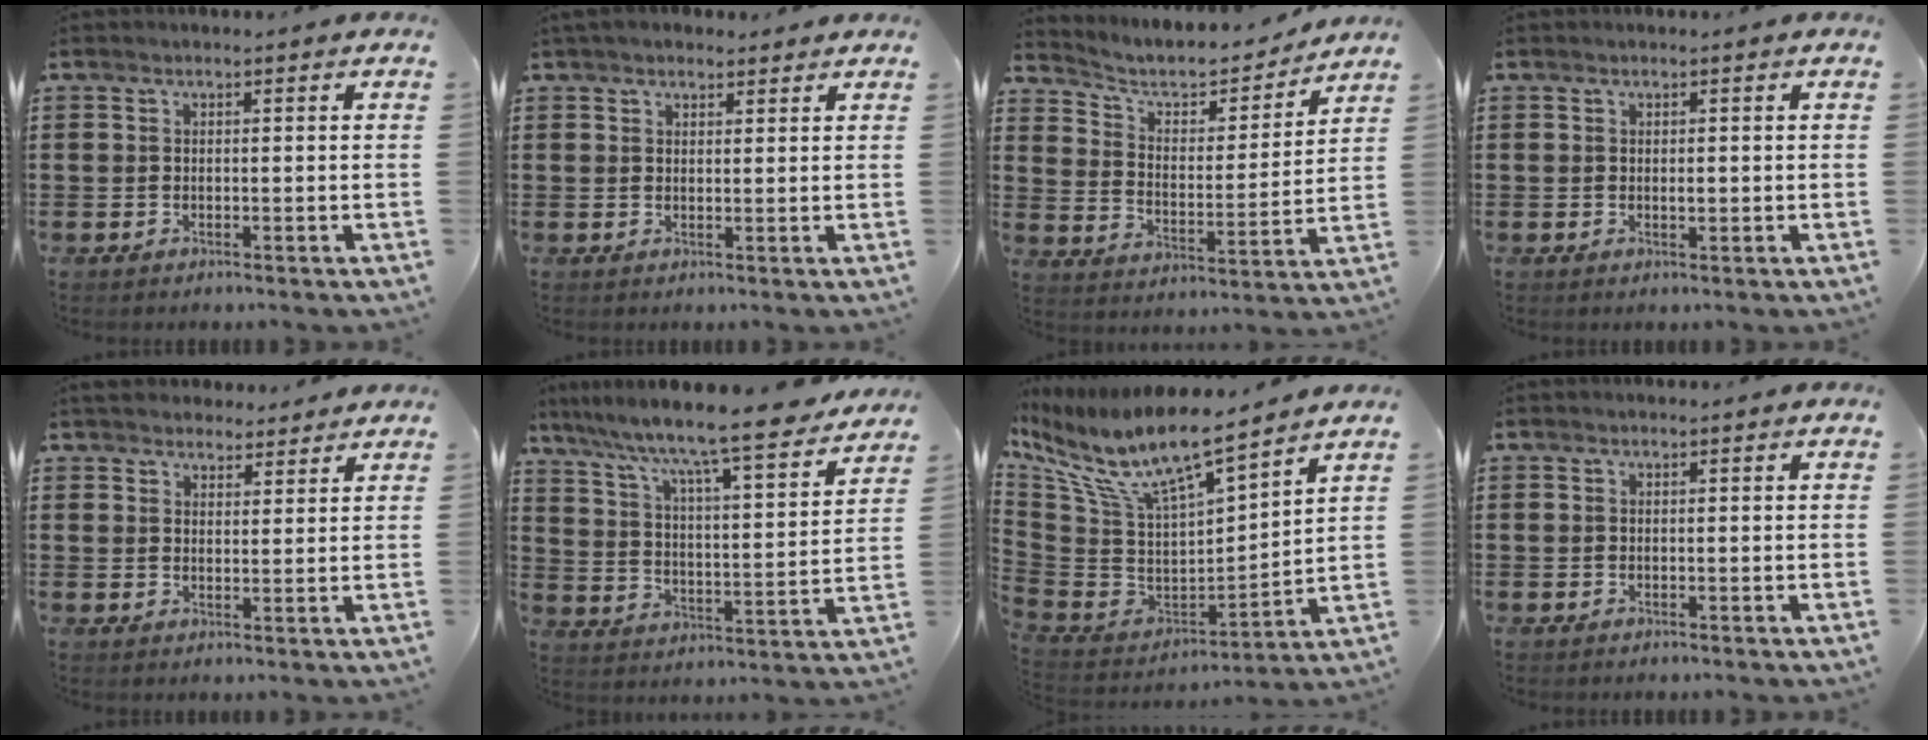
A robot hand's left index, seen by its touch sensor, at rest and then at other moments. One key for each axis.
{"total": 2.8, "fx": 2.4, "fy": 1.3, "fz": 0.8, "tx": -0.022, "ty": 0.006, "tz": 0.046}
{"total": 5.3, "fx": 4.4, "fy": 2.3, "fz": 1.9, "tx": -0.063, "ty": -0.024, "tz": 0.069}
{"total": 0.9, "fx": 0.1, "fy": 0.3, "fz": 0.8, "tx": -0.016, "ty": 0.001, "tz": 0.002}
{"total": 3.8, "fx": 3.5, "fy": 1.2, "fz": 0.0, "tx": -0.003, "ty": -0.008, "tz": 0.067}
{"total": 8.5, "fx": 7.4, "fy": -0.1, "fz": 4.1, "tx": -0.103, "ty": -0.063, "tz": 0.115}
{"total": 11.7, "fx": 8.6, "fy": 2.5, "fz": 7.5, "tx": -0.177, "ty": -0.061, "tz": 0.148}
{"total": 0.0}